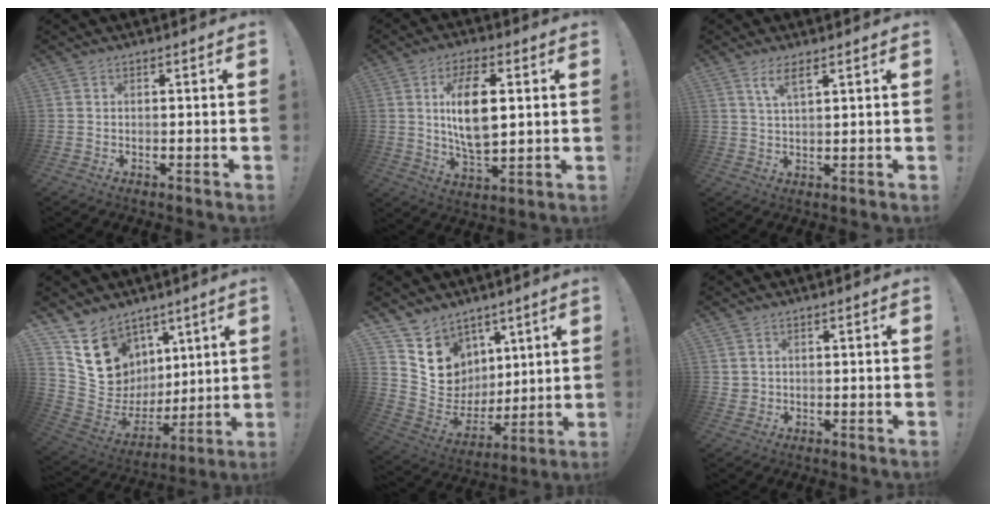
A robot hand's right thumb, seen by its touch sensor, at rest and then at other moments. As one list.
[{"total": 13.3, "force": [2.5, 6.6, 11.3], "torque": [-0.200, -0.004, 0.037]}, {"total": 5.1, "force": [3.1, 1.3, 3.8], "torque": [-0.069, -0.009, 0.051]}, {"total": 16.1, "force": [9.4, 12.1, 4.9], "torque": [-0.070, -0.071, 0.196]}, {"total": 11.4, "force": [7.1, 8.8, 1.3], "torque": [-0.018, -0.081, 0.150]}, {"total": 2.1, "force": [1.2, 1.6, 0.6], "torque": [-0.010, -0.004, 0.023]}]